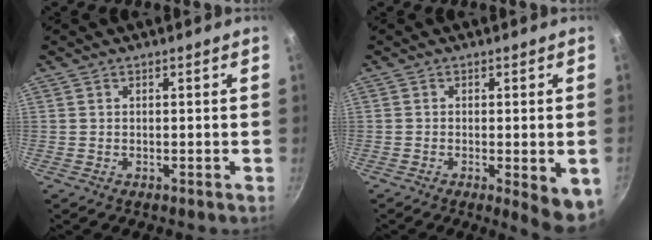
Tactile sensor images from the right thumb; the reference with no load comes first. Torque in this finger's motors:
{"motor_torque": [0.00, 0.47, 0.01, -0.16, 0.05]}